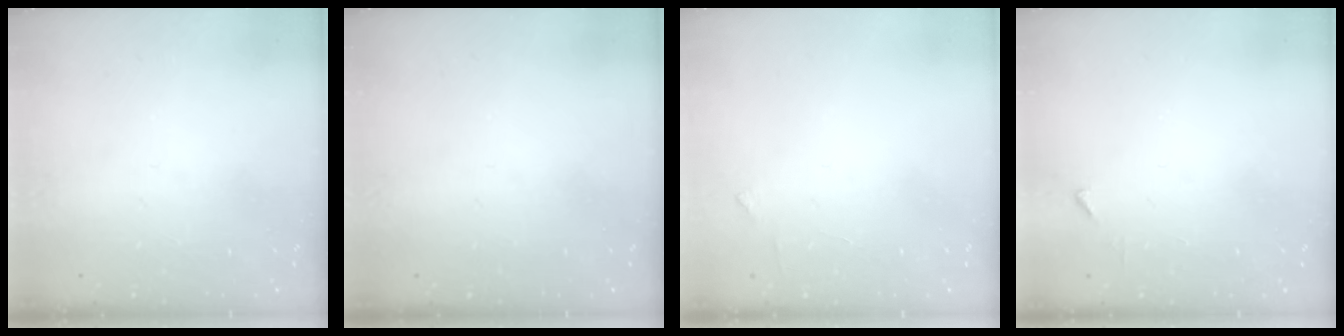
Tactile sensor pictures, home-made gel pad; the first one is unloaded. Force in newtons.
{"total": 0.0}
{"total": 2.6, "press": 2.6, "slide": 0.2}
{"total": 3.2, "press": 3.2, "slide": 0.3}